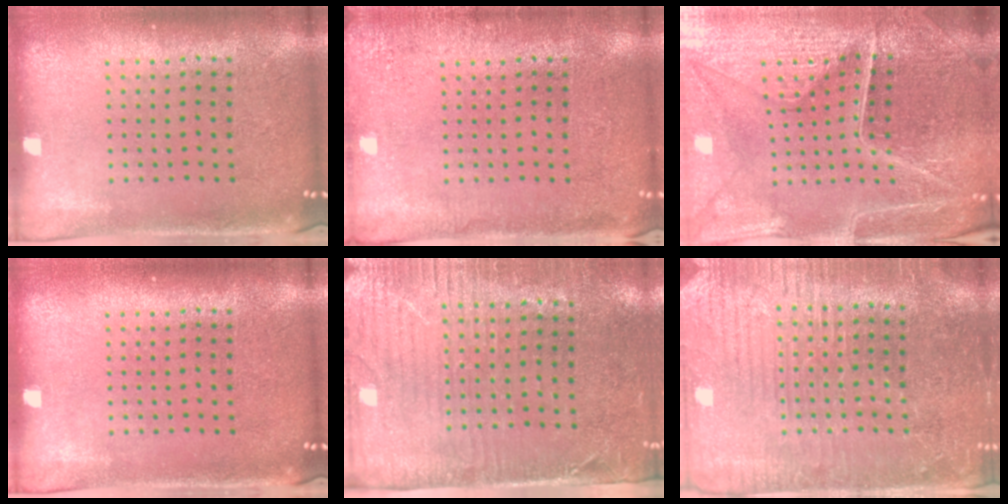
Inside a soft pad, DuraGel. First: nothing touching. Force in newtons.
{"total": 2.3, "press": 2.2, "slide": 0.3}
{"total": 4.5, "press": 4.3, "slide": 1.1}
{"total": 0.0}
{"total": 3.1, "press": 2.7, "slide": 1.6}
{"total": 3.5, "press": 3.4, "slide": 0.9}